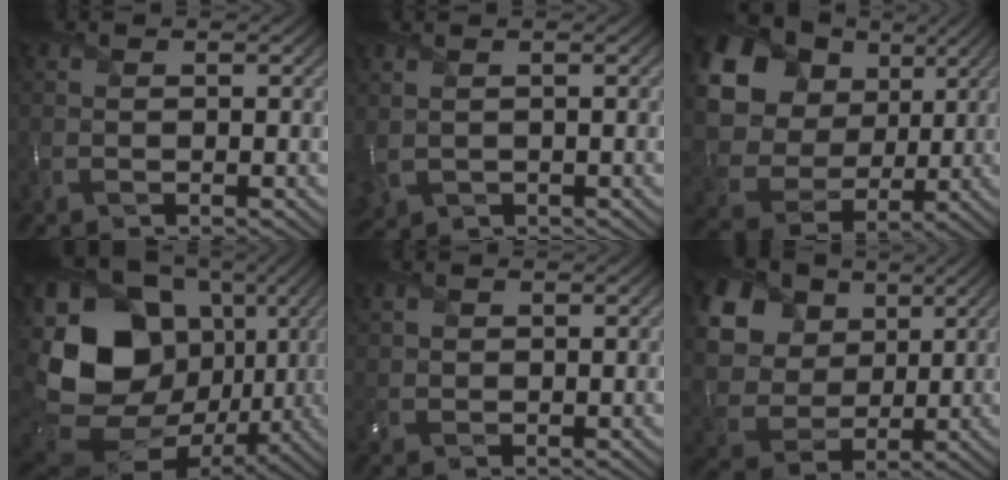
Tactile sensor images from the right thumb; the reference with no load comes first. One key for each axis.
{"total": 2.3, "fx": 0.4, "fy": 1.6, "fz": 1.6, "tx": -0.052, "ty": -0.003, "tz": 0.014}
{"total": 19.3, "fx": 6.4, "fy": 15.2, "fz": 9.9, "tx": -0.291, "ty": 0.037, "tz": 0.147}
{"total": 20.0, "fx": 1.3, "fy": 16.0, "fz": 11.9, "tx": -0.272, "ty": -0.026, "tz": 0.051}
{"total": 2.0, "fx": 1.2, "fy": 1.4, "fz": 0.8, "tx": -0.028, "ty": 0.005, "tz": 0.025}
{"total": 16.1, "fx": 7.0, "fy": 12.0, "fz": 8.0, "tx": -0.248, "ty": 0.031, "tz": 0.160}